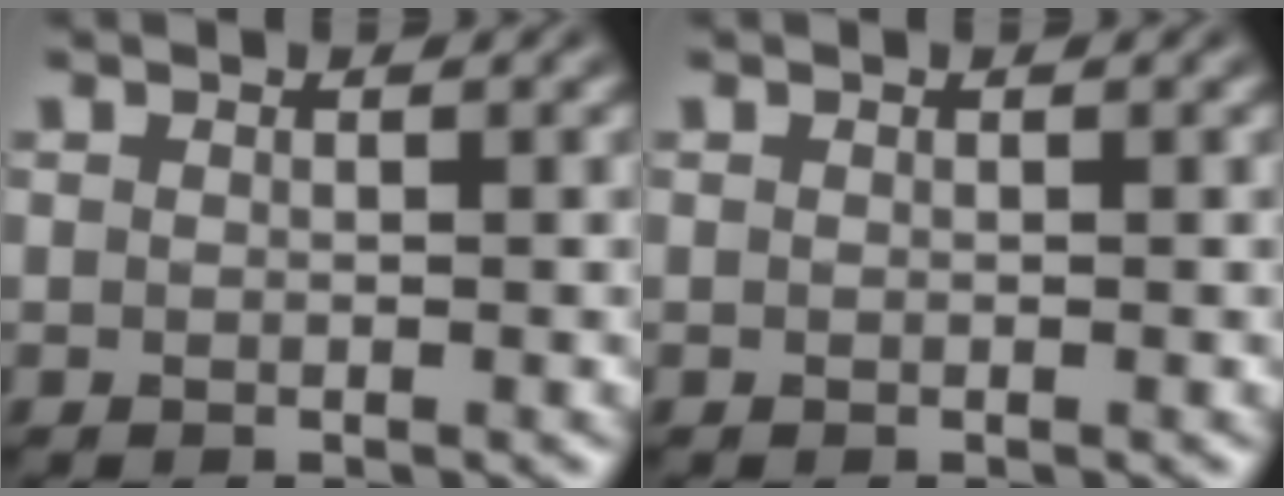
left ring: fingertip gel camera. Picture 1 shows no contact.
{"total": 0.0}